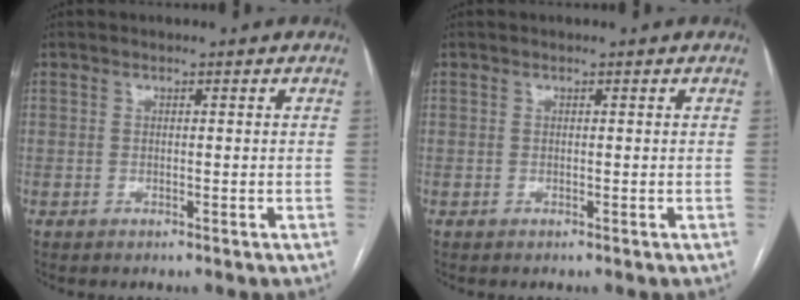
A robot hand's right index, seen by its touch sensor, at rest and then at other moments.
{"total": 0.0}